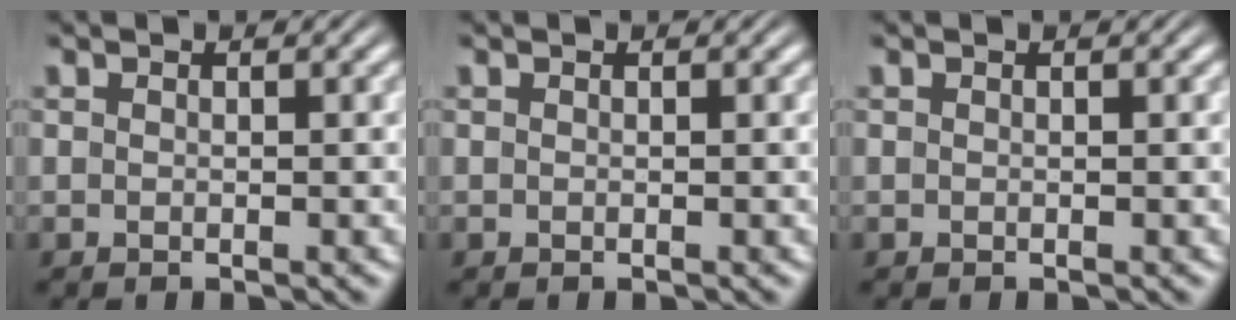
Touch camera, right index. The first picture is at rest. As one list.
[{"total": 0.0}, {"total": 0.0}]